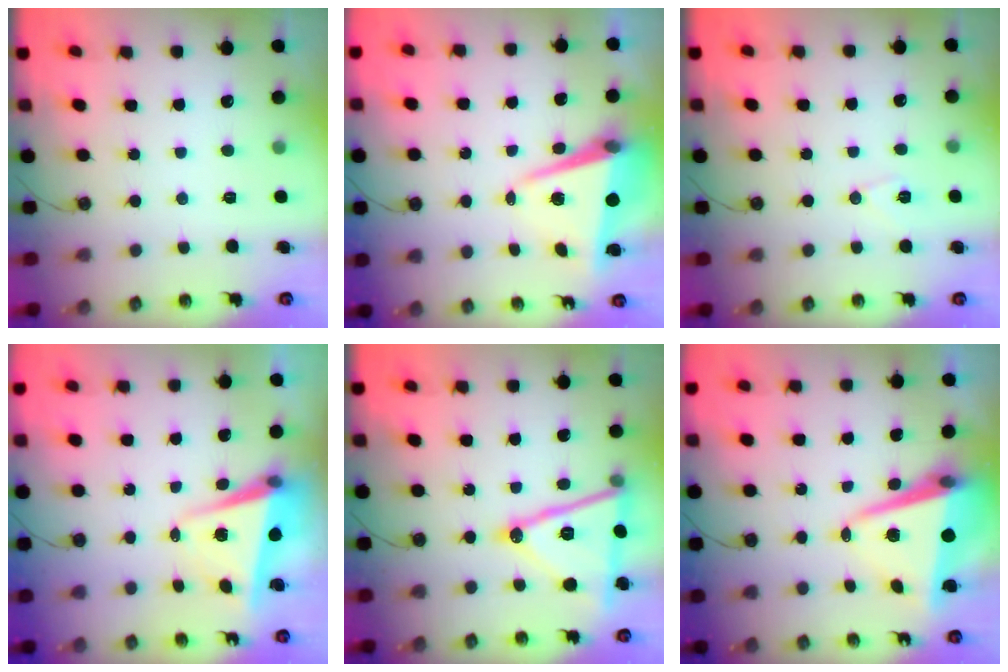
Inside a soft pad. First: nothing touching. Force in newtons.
{"total": 7.9, "press": 7.6, "slide": 2.0}
{"total": 6.8, "press": 6.4, "slide": 2.4}
{"total": 5.8, "press": 5.7, "slide": 1.2}
{"total": 19.0, "press": 18.7, "slide": 3.5}
{"total": 10.8, "press": 10.7, "slide": 1.6}